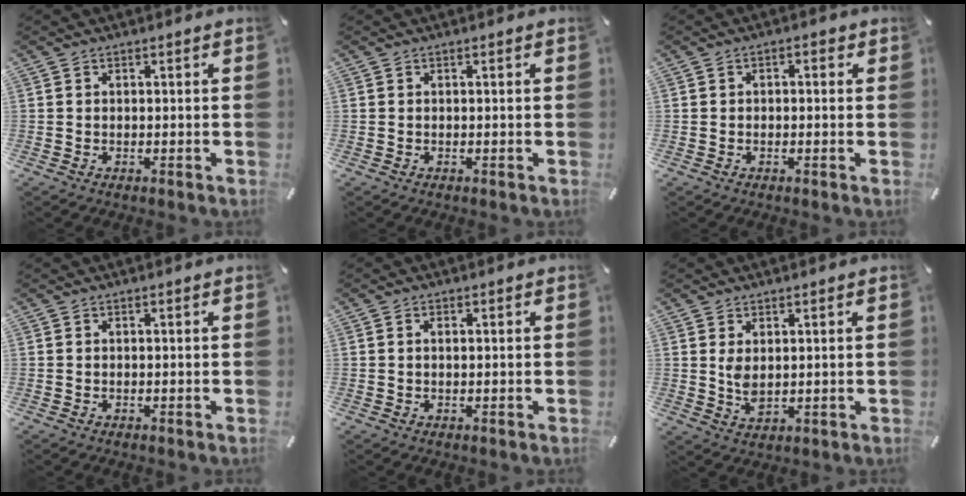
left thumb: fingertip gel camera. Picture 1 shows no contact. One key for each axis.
{"total": 0.0}
{"total": 1.3, "fx": -0.4, "fy": 0.8, "fz": 1.0, "tx": -0.017, "ty": 0.007, "tz": -0.009}
{"total": 0.0}
{"total": 0.9, "fx": 0.2, "fy": 0.5, "fz": 0.8, "tx": -0.016, "ty": 0.004, "tz": 0.003}
{"total": 3.9, "fx": 1.3, "fy": 2.2, "fz": 2.9, "tx": -0.066, "ty": -0.005, "tz": 0.017}